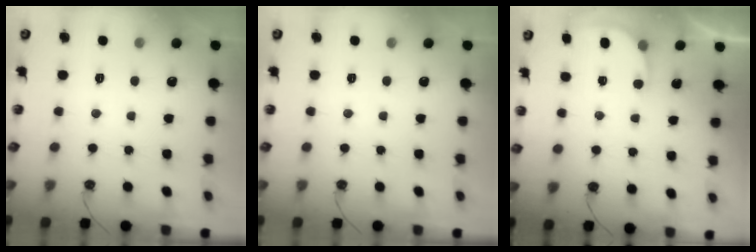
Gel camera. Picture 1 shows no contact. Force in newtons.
{"total": 0.0}
{"total": 2.9, "press": 2.9, "slide": 0.3}